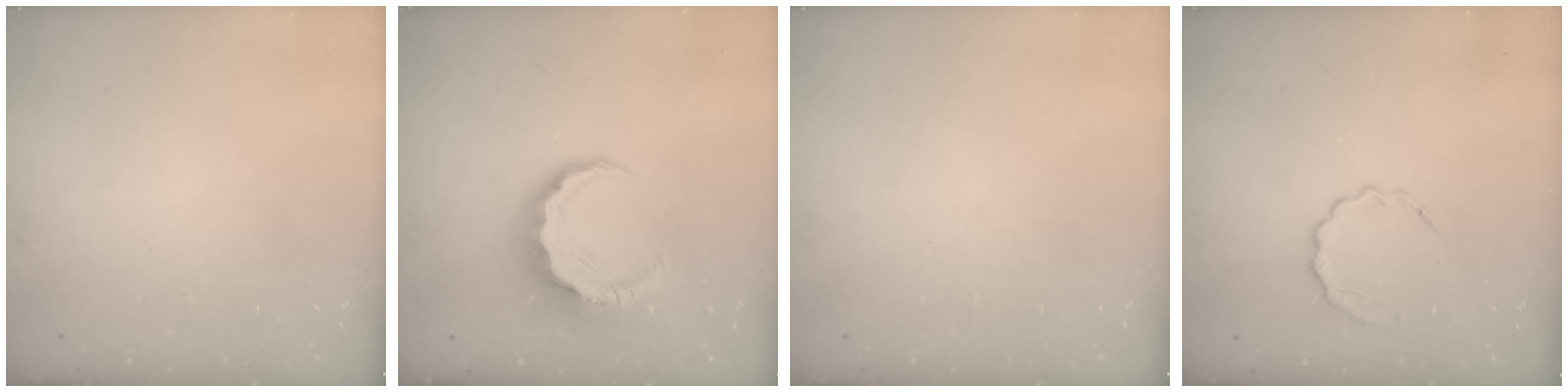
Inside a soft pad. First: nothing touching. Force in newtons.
{"total": 8.3, "press": 8.1, "slide": 1.8}
{"total": 0.0}
{"total": 5.4, "press": 5.2, "slide": 1.5}